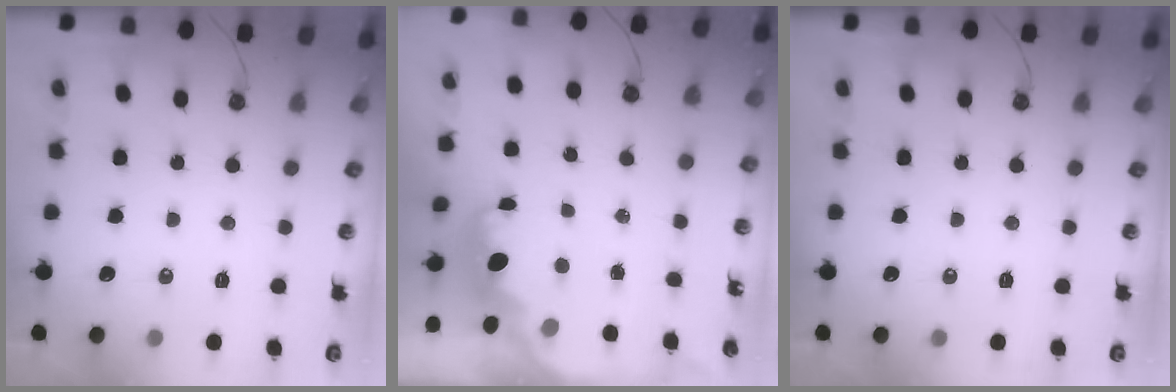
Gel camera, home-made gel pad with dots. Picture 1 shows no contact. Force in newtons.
{"total": 2.7, "press": 2.7, "slide": 0.4}
{"total": 0.0}